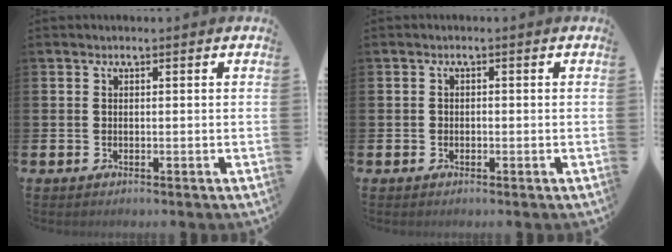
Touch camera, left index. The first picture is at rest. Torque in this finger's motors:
{"motor_torque": [-0.05, -0.03, -0.06, 0.01]}